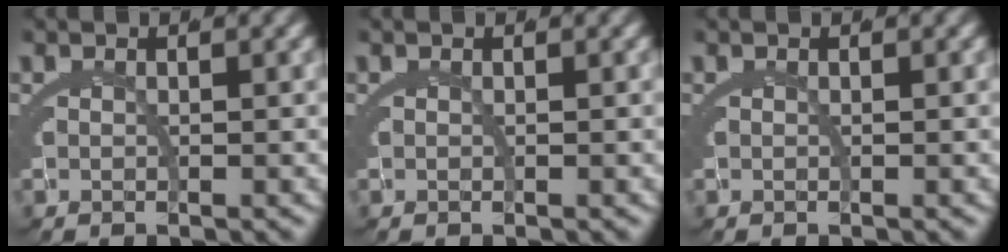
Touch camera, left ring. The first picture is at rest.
{"total": 0.0}
{"total": 0.0}